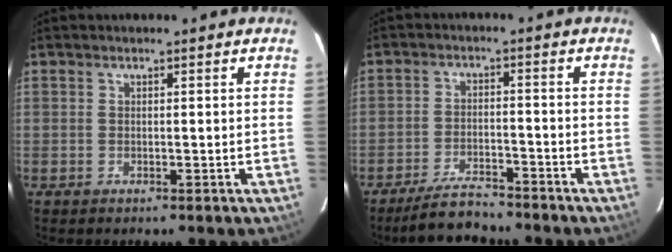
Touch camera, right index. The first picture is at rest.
{"total": 6.2, "force": [-5.8, 1.2, 1.9], "torque": [-0.038, -0.013, -0.102]}